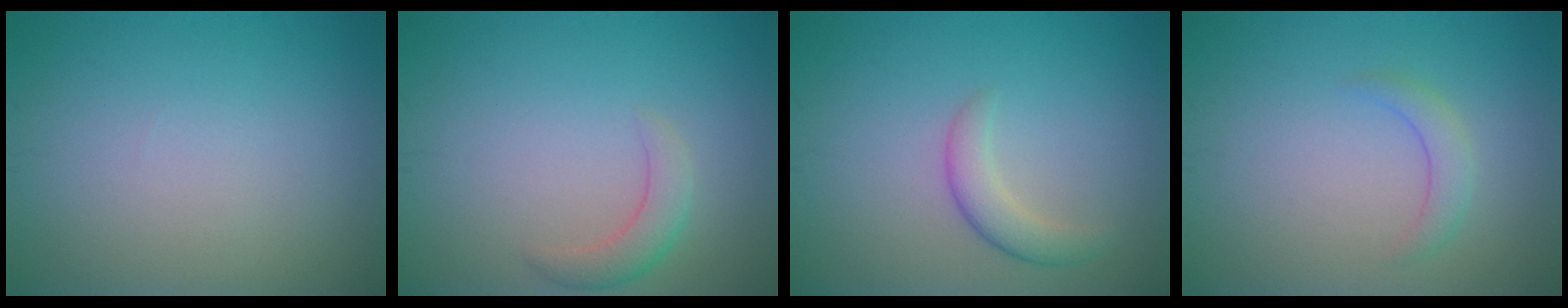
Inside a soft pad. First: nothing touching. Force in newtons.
{"total": 2.2, "press": 2.1, "slide": 0.2}
{"total": 2.3, "press": 2.3, "slide": 0.1}
{"total": 1.7, "press": 1.6, "slide": 0.2}